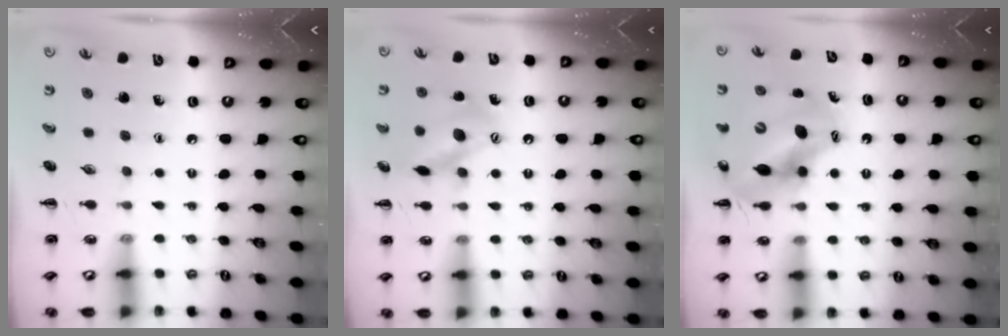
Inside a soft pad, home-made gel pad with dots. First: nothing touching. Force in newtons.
{"total": 13.6, "press": 13.3, "slide": 2.9}
{"total": 12.6, "press": 12.1, "slide": 3.4}